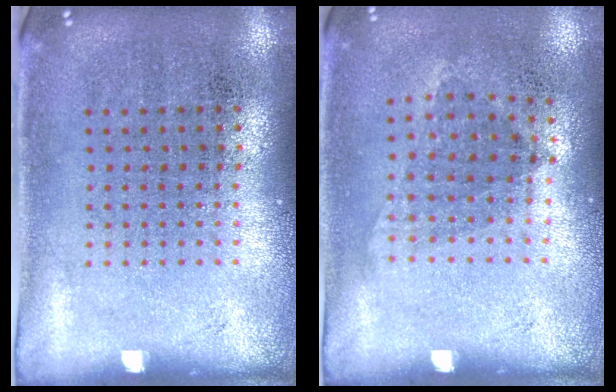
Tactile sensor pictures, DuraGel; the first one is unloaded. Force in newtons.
{"total": 0.9, "press": 0.7, "slide": 0.6}